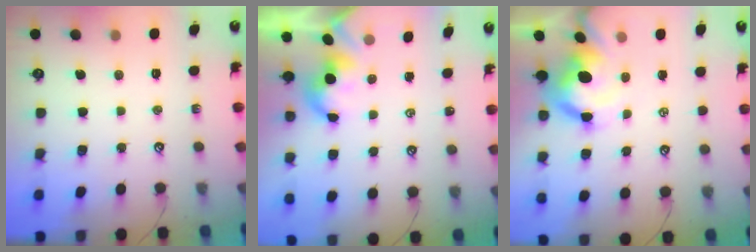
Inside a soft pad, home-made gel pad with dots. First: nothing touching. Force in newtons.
{"total": 2.1, "press": 2.1, "slide": 0.4}
{"total": 8.6, "press": 8.5, "slide": 1.6}